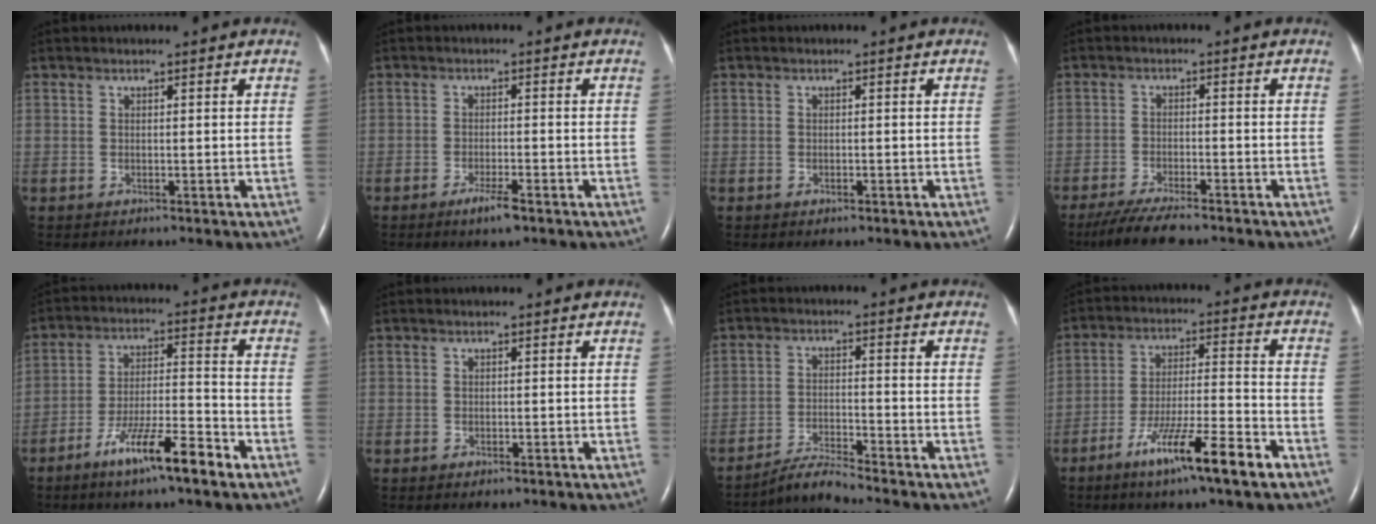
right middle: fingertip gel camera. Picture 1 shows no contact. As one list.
[{"total": 3.3, "force": [-2.2, 0.3, 2.5], "torque": [-0.050, -0.006, -0.038]}, {"total": 0.6, "force": [-0.4, 0.2, 0.4], "torque": [-0.009, 0.000, -0.004]}, {"total": 7.8, "force": [-6.4, 0.9, 4.3], "torque": [-0.078, -0.021, -0.108]}, {"total": 10.9, "force": [-6.9, 0.8, 8.5], "torque": [-0.150, -0.010, -0.121]}, {"total": 0.7, "force": [-0.5, 0.2, 0.4], "torque": [-0.010, -0.001, -0.005]}, {"total": 4.6, "force": [-4.4, -1.3, 0.8], "torque": [-0.023, -0.019, -0.082]}, {"total": 12.0, "force": [-7.3, 0.2, 9.6], "torque": [-0.167, -0.019, -0.128]}]